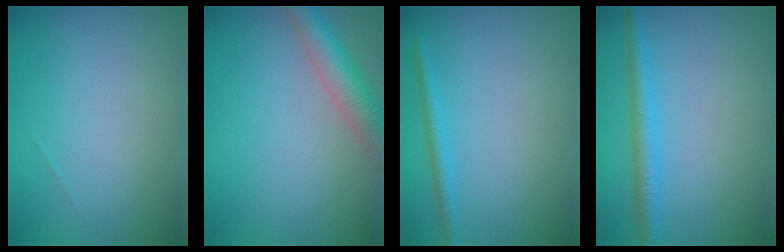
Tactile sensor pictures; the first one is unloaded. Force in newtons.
{"total": 4.7, "press": 4.7, "slide": 0.2}
{"total": 1.3, "press": 1.3, "slide": 0.1}
{"total": 2.4, "press": 2.4, "slide": 0.1}